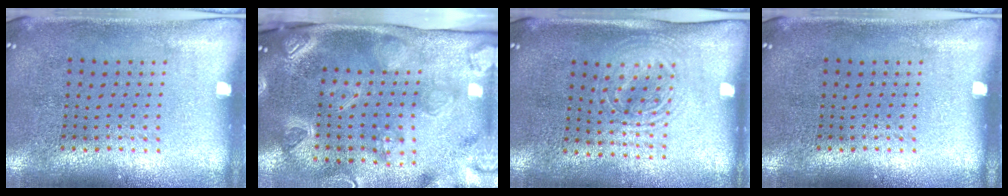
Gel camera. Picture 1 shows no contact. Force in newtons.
{"total": 4.1, "press": 3.0, "slide": 2.7}
{"total": 1.5, "press": 1.3, "slide": 0.7}
{"total": 0.0}